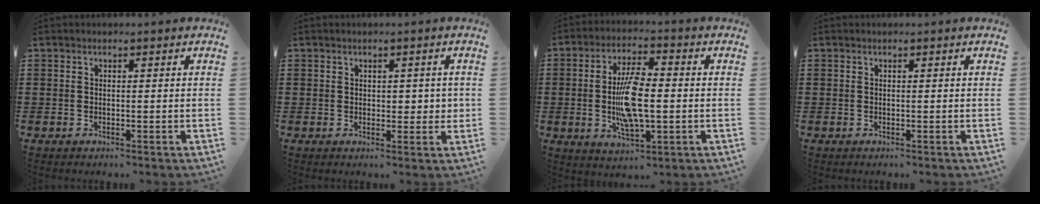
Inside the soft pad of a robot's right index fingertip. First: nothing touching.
{"total": 2.2, "force": [0.6, 1.6, 1.4], "torque": [-0.012, 0.002, 0.006]}
{"total": 9.9, "force": [-0.6, 3.5, 9.2], "torque": [-0.190, -0.004, -0.014]}
{"total": 0.0}